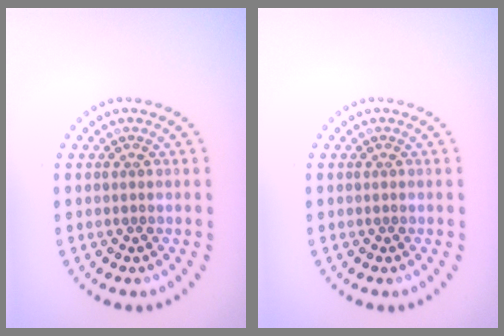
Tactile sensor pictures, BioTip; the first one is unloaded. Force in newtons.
{"total": 0.0}